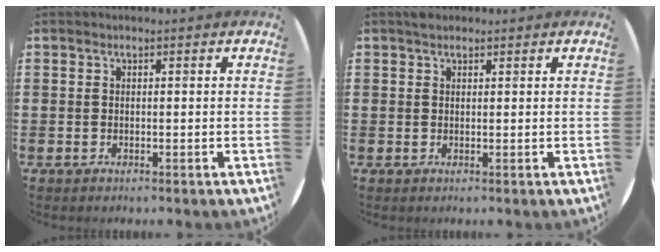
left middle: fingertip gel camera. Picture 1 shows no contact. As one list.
[{"total": 0.9, "force": [0.8, 0.4, 0.1], "torque": [0.004, -0.001, 0.014]}]